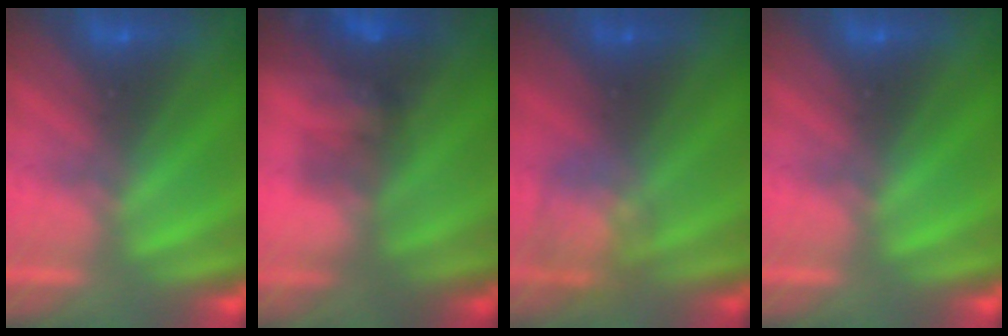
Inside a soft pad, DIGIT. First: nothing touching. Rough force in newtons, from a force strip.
{"total": 4.2}
{"total": 2.3}
{"total": 0.0}